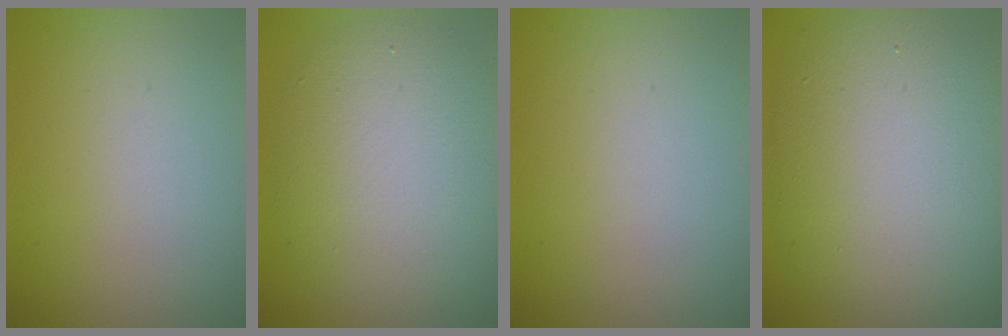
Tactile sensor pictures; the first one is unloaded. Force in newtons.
{"total": 7.6, "press": 7.6, "slide": 0.6}
{"total": 0.0}
{"total": 10.5, "press": 10.5, "slide": 0.4}